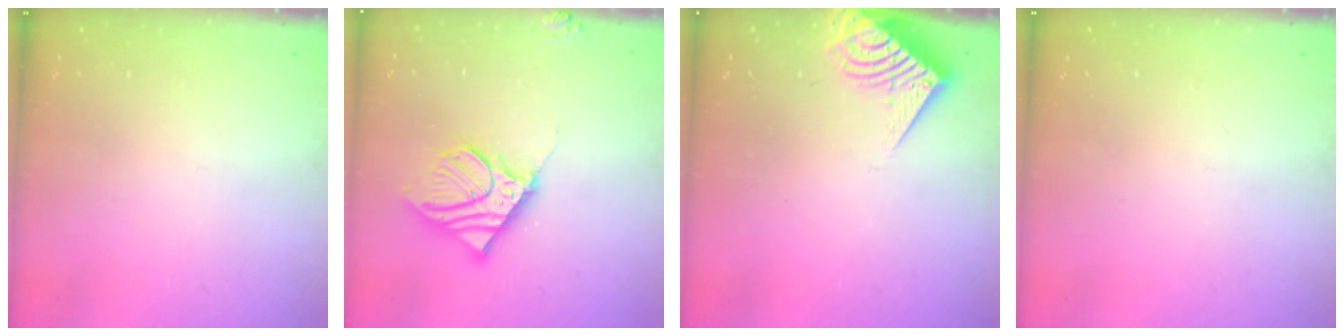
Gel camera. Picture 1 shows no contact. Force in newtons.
{"total": 14.1, "press": 13.9, "slide": 2.6}
{"total": 8.1, "press": 8.1, "slide": 0.7}
{"total": 0.0}